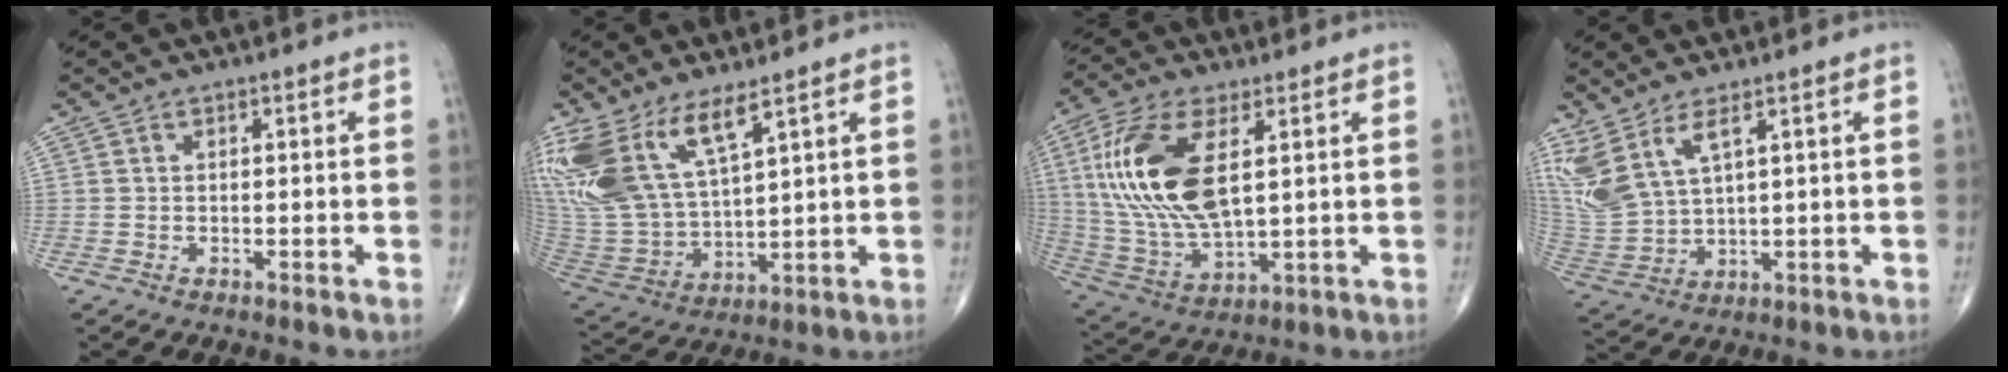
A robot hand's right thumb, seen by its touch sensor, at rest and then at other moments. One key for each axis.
{"total": 18.8, "fx": 10.9, "fy": 7.6, "fz": 13.3, "tx": -0.299, "ty": -0.043, "tz": 0.232}
{"total": 18.9, "fx": 4.4, "fy": 8.5, "fz": 16.2, "tx": -0.349, "ty": -0.016, "tz": 0.089}
{"total": 10.9, "fx": 6.1, "fy": 4.1, "fz": 8.0, "tx": -0.198, "ty": -0.028, "tz": 0.142}